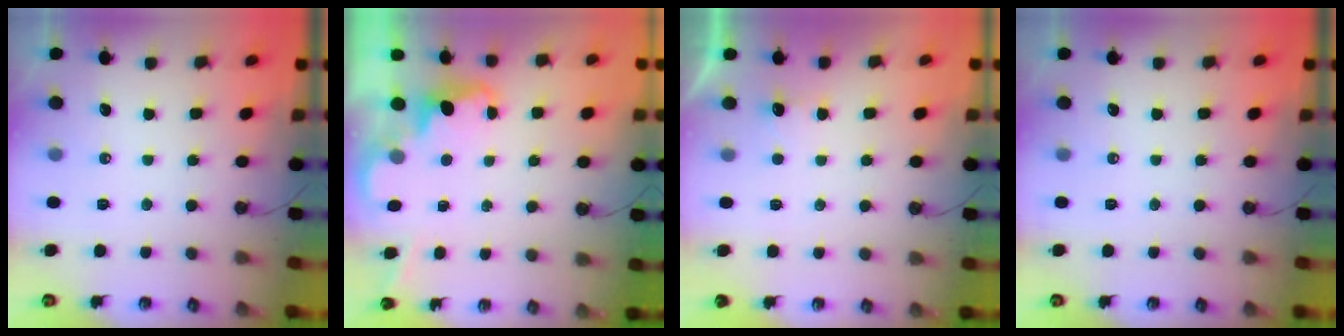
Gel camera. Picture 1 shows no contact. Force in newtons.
{"total": 2.1, "press": 2.1, "slide": 0.5}
{"total": 1.0, "press": 0.7, "slide": 0.6}
{"total": 0.0}